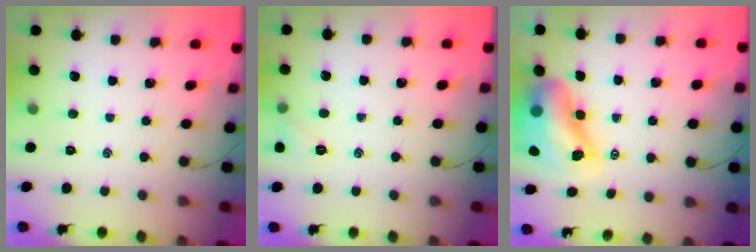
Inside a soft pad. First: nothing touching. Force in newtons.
{"total": 5.0, "press": 4.7, "slide": 1.5}
{"total": 14.6, "press": 14.1, "slide": 3.9}